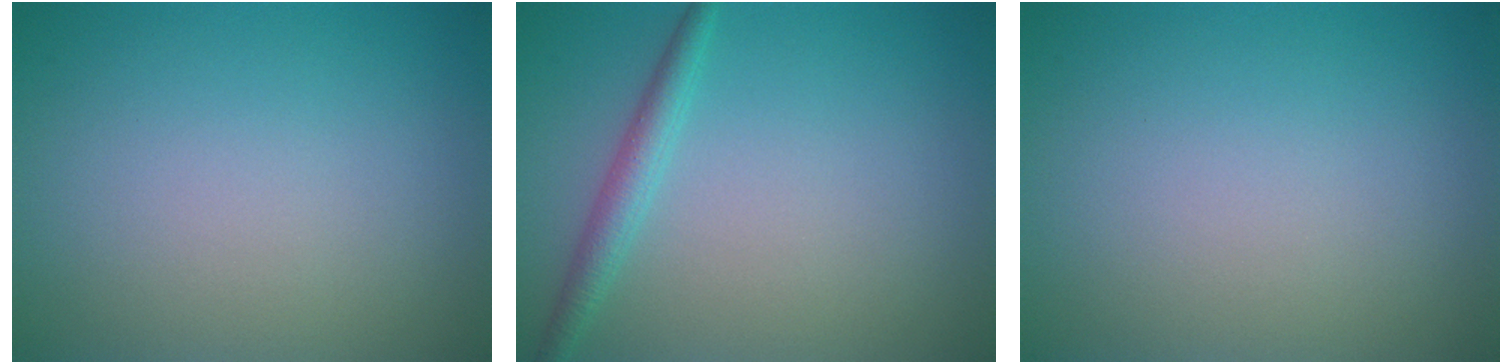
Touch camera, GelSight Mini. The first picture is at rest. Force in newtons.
{"total": 2.1, "press": 2.1, "slide": 0.1}
{"total": 0.0}